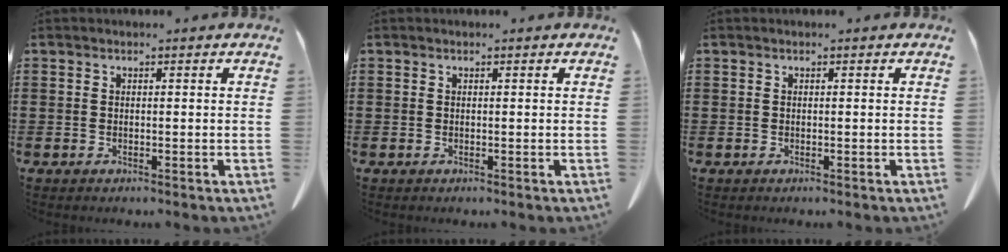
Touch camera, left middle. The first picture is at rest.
{"total": 0.0}
{"total": 0.0}